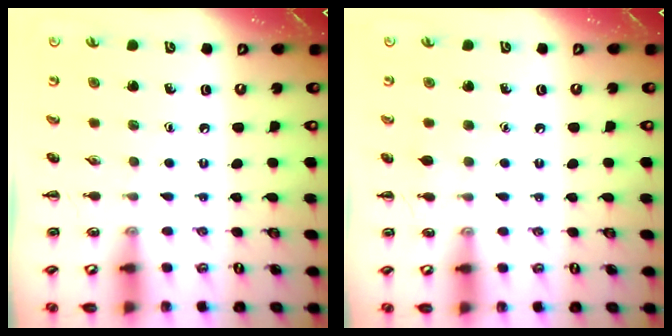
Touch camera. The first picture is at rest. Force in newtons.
{"total": 2.8, "press": 2.6, "slide": 0.8}